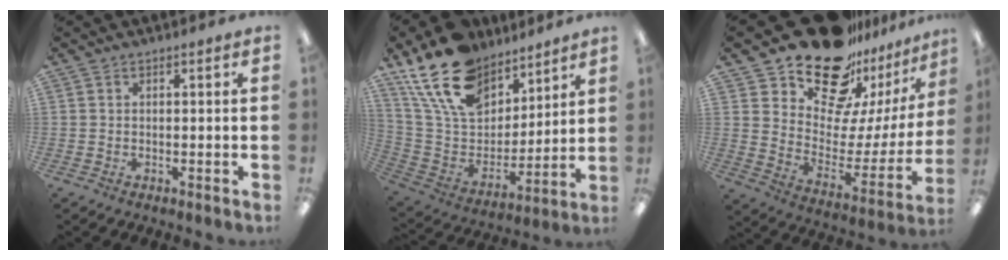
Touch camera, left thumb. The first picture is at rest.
{"total": 21.0, "force": [14.4, 11.9, 9.6], "torque": [-0.192, -0.076, 0.268]}
{"total": 22.7, "force": [17.7, 11.1, 8.8], "torque": [-0.139, -0.129, 0.317]}